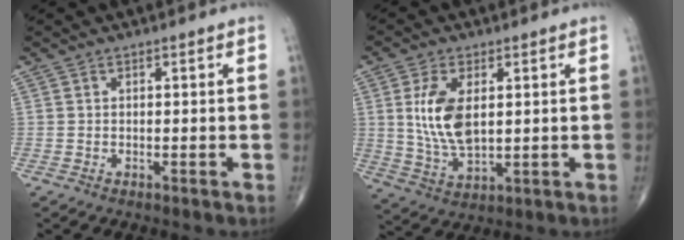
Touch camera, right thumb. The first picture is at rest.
{"total": 10.4, "force": [2.0, 5.4, 8.7], "torque": [-0.169, -0.015, 0.048]}